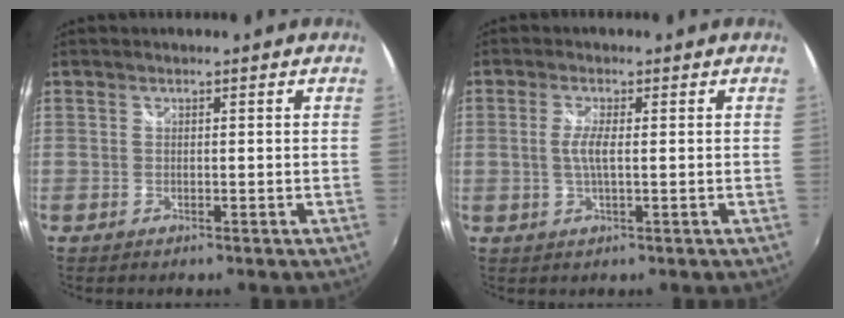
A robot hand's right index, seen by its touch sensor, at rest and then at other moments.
{"total": 3.1, "force": [0.1, 0.5, 3.0], "torque": [-0.062, -0.003, -0.001]}